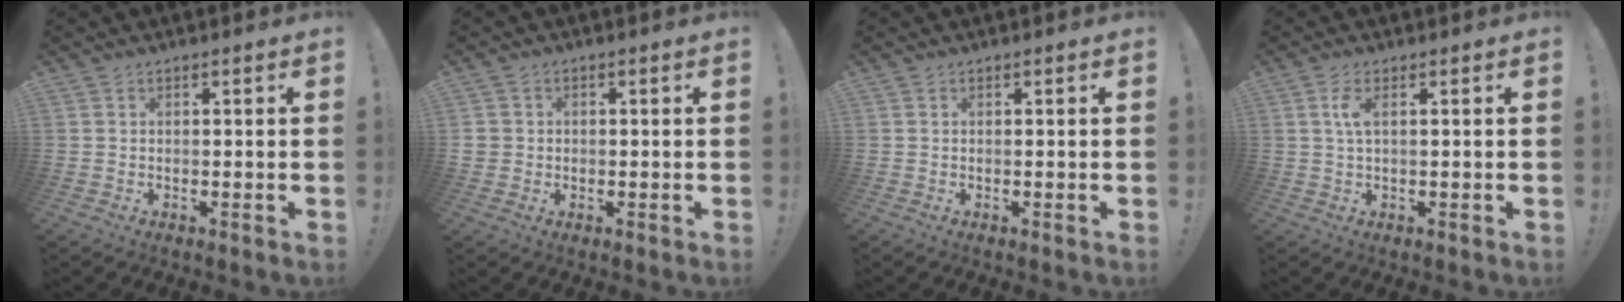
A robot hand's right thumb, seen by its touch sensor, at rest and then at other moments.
{"total": 2.2, "force": [0.0, 2.2, 0.5], "torque": [-0.004, 0.002, 0.001]}
{"total": 0.0}
{"total": 3.6, "force": [1.0, 1.1, 3.3], "torque": [-0.068, 0.005, 0.016]}